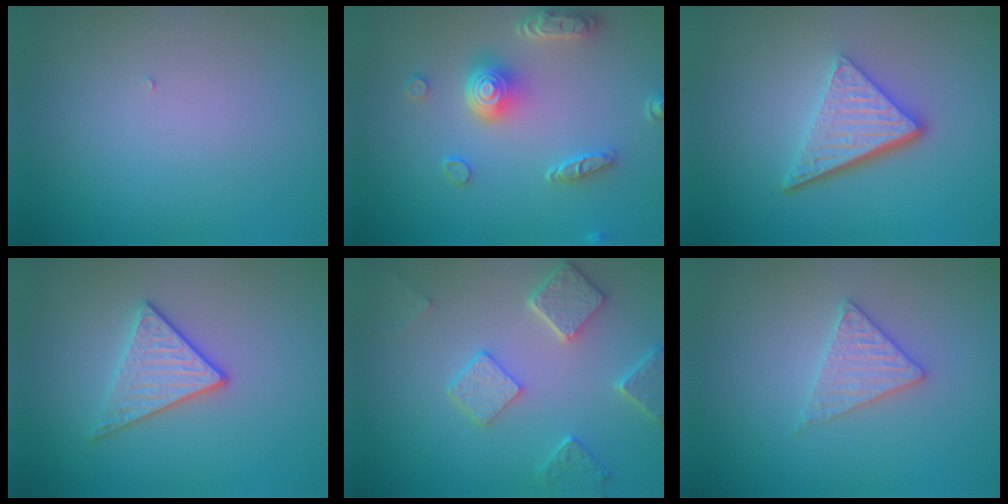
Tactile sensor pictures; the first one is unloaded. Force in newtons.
{"total": 5.0, "press": 4.0, "slide": 3.1}
{"total": 5.2, "press": 3.5, "slide": 3.8}
{"total": 2.8, "press": 2.6, "slide": 1.0}
{"total": 4.7, "press": 3.7, "slide": 2.9}
{"total": 2.4, "press": 2.4, "slide": 0.3}